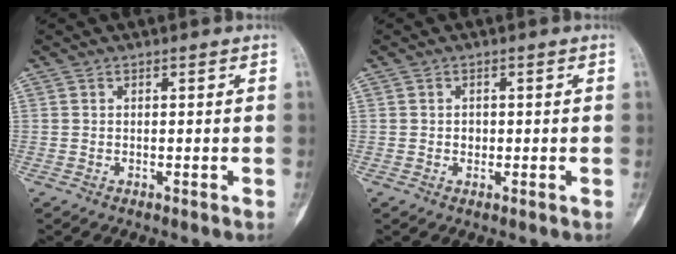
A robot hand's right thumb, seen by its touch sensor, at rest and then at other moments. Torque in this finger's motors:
{"motor_torque": [0.19, 0.00, 0.63, -0.03, -0.03]}